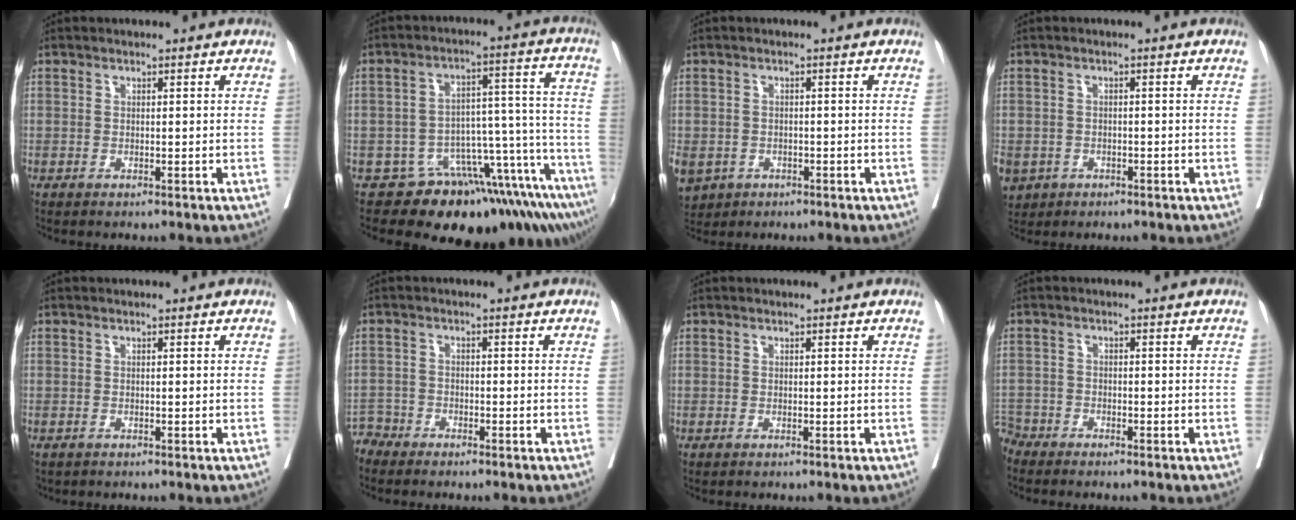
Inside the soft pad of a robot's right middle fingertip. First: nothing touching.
{"total": 15.5, "force": [-12.2, 3.2, 9.0], "torque": [-0.033, 0.077, -0.163]}
{"total": 9.2, "force": [-4.1, 7.6, 3.3], "torque": [-0.099, -0.001, -0.055]}
{"total": 7.6, "force": [-3.7, 6.1, 2.5], "torque": [-0.073, -0.001, -0.051]}
{"total": 0.8, "force": [-0.7, 0.5, 0.1], "torque": [-0.010, 0.001, -0.009]}
{"total": 2.7, "force": [-2.5, 0.6, -0.9], "torque": [0.017, -0.004, -0.051]}
{"total": 0.0}
{"total": 3.0, "force": [-2.9, 0.7, -0.6], "torque": [0.011, -0.006, -0.057]}